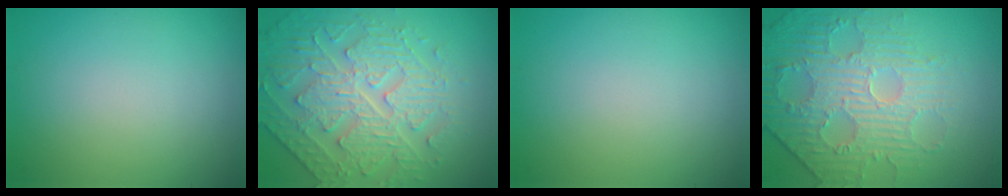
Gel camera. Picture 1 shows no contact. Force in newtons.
{"total": 4.6, "press": 4.6, "slide": 0.1}
{"total": 0.0}
{"total": 4.4, "press": 4.3, "slide": 1.2}